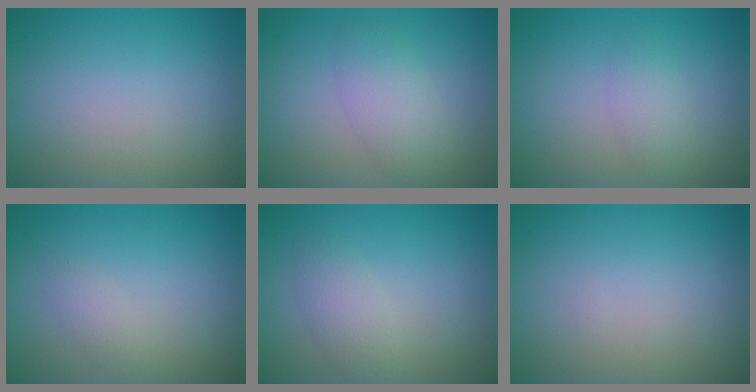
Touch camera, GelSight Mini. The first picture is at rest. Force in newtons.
{"total": 3.1, "press": 3.1, "slide": 0.1}
{"total": 1.9, "press": 1.9, "slide": 0.1}
{"total": 1.0, "press": 1.0, "slide": 0.0}
{"total": 2.1, "press": 2.1, "slide": 0.1}
{"total": 0.0}